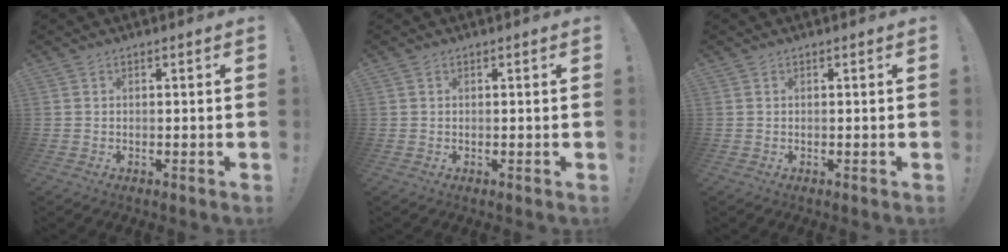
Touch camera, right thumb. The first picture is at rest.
{"total": 0.0}
{"total": 0.0}